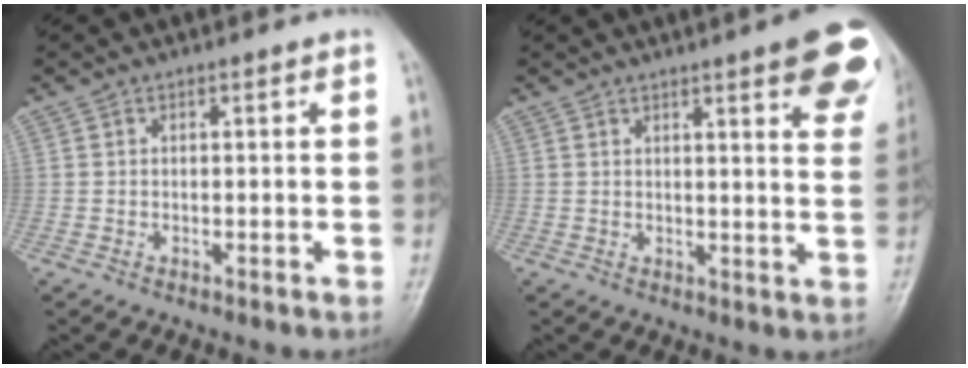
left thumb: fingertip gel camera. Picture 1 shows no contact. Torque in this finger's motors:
{"motor_torque": [0.20, 0.18, 0.22, 0.09, 0.10]}